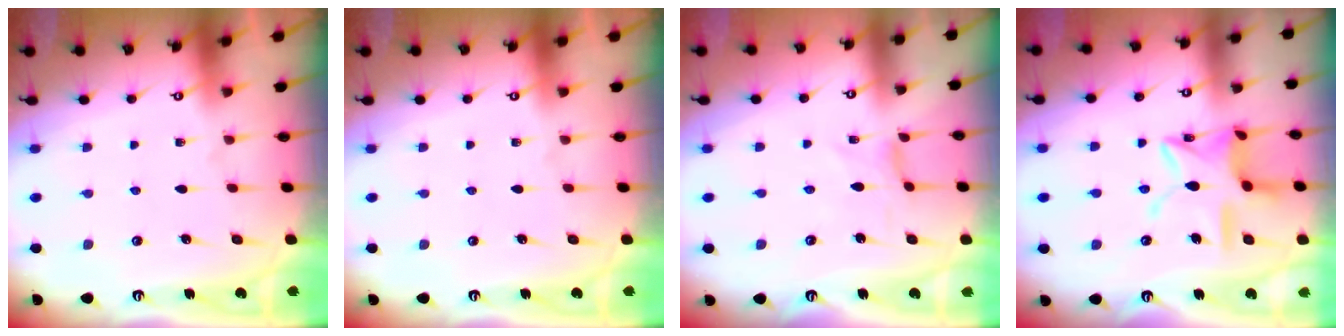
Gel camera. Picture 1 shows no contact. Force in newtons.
{"total": 0.0}
{"total": 0.0}
{"total": 11.3, "press": 11.2, "slide": 0.7}